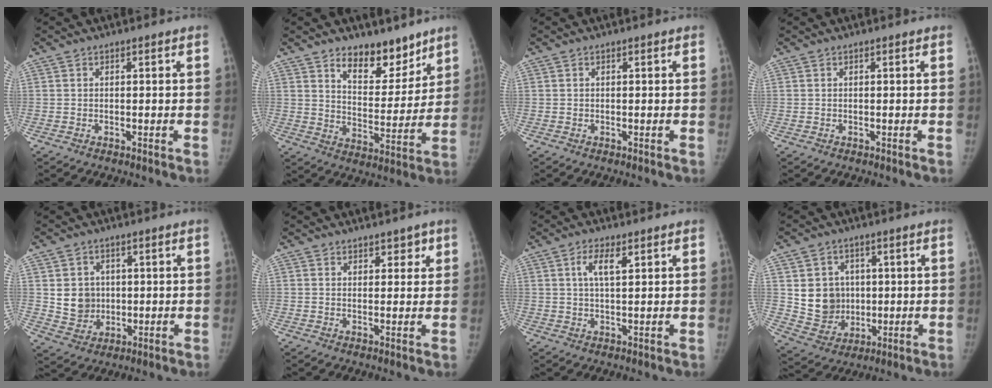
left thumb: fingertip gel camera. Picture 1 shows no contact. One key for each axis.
{"total": 11.7, "fx": 8.6, "fy": 5.9, "fz": 5.3, "tx": -0.041, "ty": -0.065, "tz": 0.145}
{"total": 0.0}
{"total": 0.0}
{"total": 6.8, "fx": 1.0, "fy": 6.2, "fz": 2.8, "tx": -0.016, "ty": -0.006, "tz": 0.027}
{"total": 3.0, "fx": 2.0, "fy": 1.9, "fz": 1.1, "tx": 0.017, "ty": -0.011, "tz": 0.027}
{"total": 4.3, "fx": 1.9, "fy": 1.5, "fz": 3.6, "tx": -0.064, "ty": -0.002, "tz": 0.036}
{"total": 9.8, "fx": 1.4, "fy": 8.8, "fz": 4.1, "tx": -0.029, "ty": -0.006, "tz": 0.042}